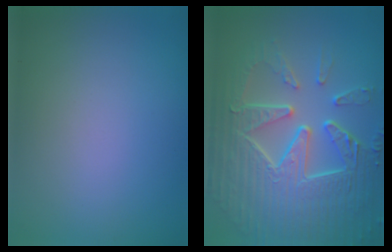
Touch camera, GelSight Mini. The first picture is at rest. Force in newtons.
{"total": 9.8, "press": 6.6, "slide": 7.2}